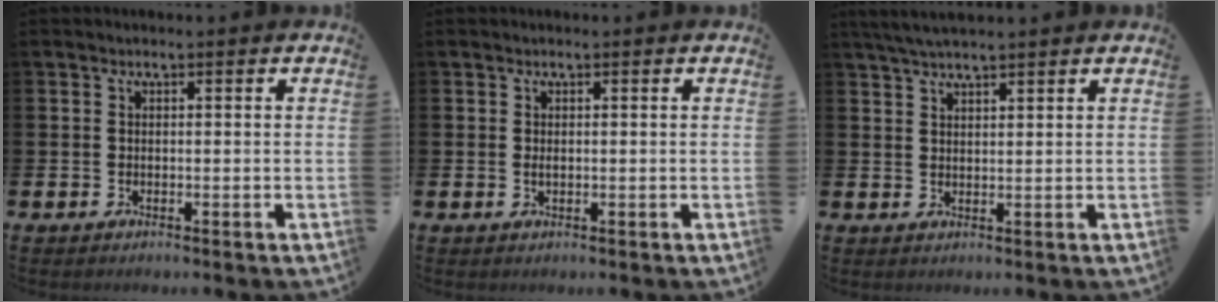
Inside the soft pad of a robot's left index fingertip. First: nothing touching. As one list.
[{"total": 0.6, "force": [0.1, 0.3, 0.5], "torque": [-0.010, 0.002, 0.001]}, {"total": 3.4, "force": [3.1, 0.4, 1.4], "torque": [-0.030, -0.004, 0.057]}]